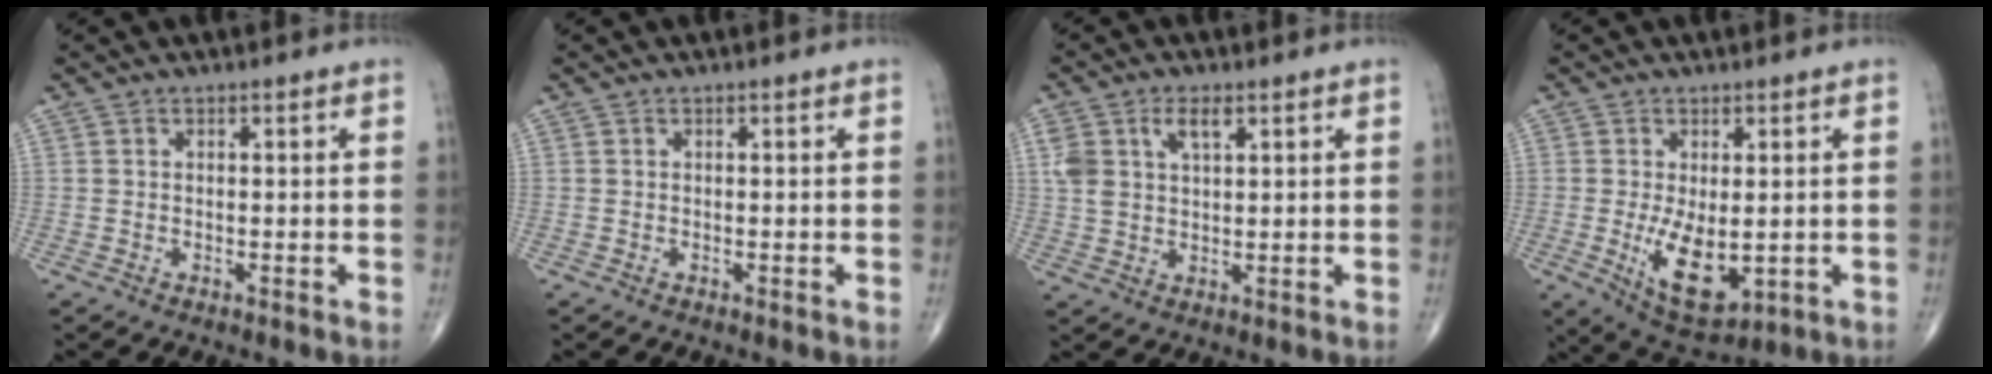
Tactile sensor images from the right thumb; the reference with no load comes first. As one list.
[{"total": 0.0}, {"total": 6.5, "force": [2.8, 3.4, 4.8], "torque": [-0.097, 0.000, 0.057]}, {"total": 9.3, "force": [-1.1, 4.6, 8.1], "torque": [-0.123, -0.023, -0.002]}]